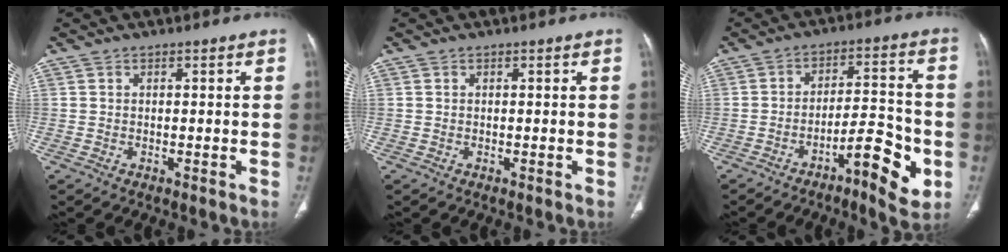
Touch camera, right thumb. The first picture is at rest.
{"total": 0.0}
{"total": 11.7, "force": [-5.0, 3.7, 10.0], "torque": [-0.132, 0.035, -0.073]}